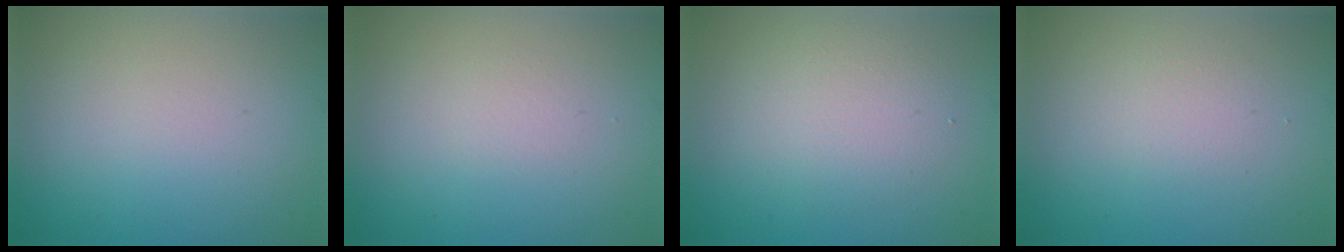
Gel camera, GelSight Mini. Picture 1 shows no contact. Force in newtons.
{"total": 0.7, "press": 0.7, "slide": 0.0}
{"total": 3.1, "press": 3.1, "slide": 0.1}
{"total": 1.4, "press": 1.4, "slide": 0.0}